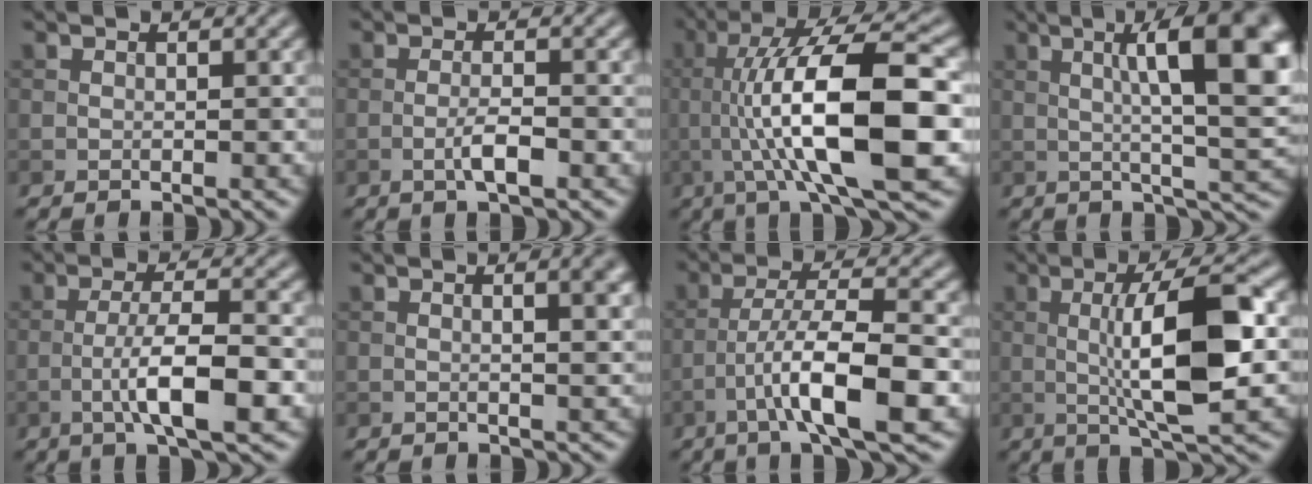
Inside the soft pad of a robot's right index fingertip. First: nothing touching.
{"total": 2.3, "force": [-1.0, 0.4, 2.1], "torque": [-0.039, 0.003, -0.021]}
{"total": 12.9, "force": [-0.5, 3.3, 12.5], "torque": [-0.192, 0.011, -0.010]}
{"total": 12.3, "force": [2.5, 3.1, 11.7], "torque": [-0.154, 0.005, 0.035]}
{"total": 6.3, "force": [-2.0, 1.4, 5.8], "torque": [-0.101, 0.007, -0.036]}
{"total": 3.5, "force": [0.9, 1.3, 3.2], "torque": [-0.023, 0.012, 0.002]}
{"total": 8.4, "force": [-3.2, 1.7, 7.6], "torque": [-0.126, 0.013, -0.061]}
{"total": 9.4, "force": [0.1, 2.3, 9.2], "torque": [-0.144, 0.003, 0.000]}